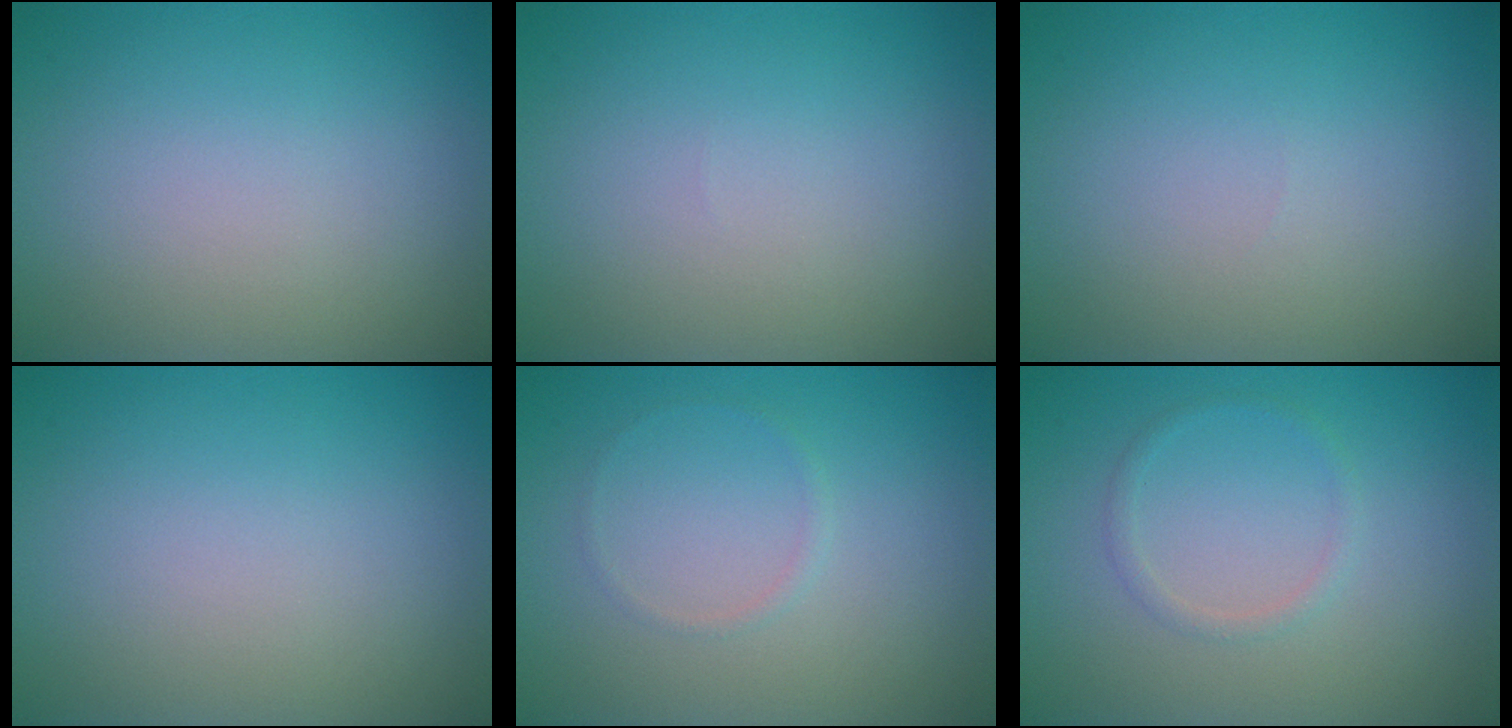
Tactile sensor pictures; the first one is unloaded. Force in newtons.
{"total": 0.0}
{"total": 0.0}
{"total": 0.0}
{"total": 0.6, "press": 0.6, "slide": 0.0}
{"total": 1.0, "press": 1.0, "slide": 0.1}